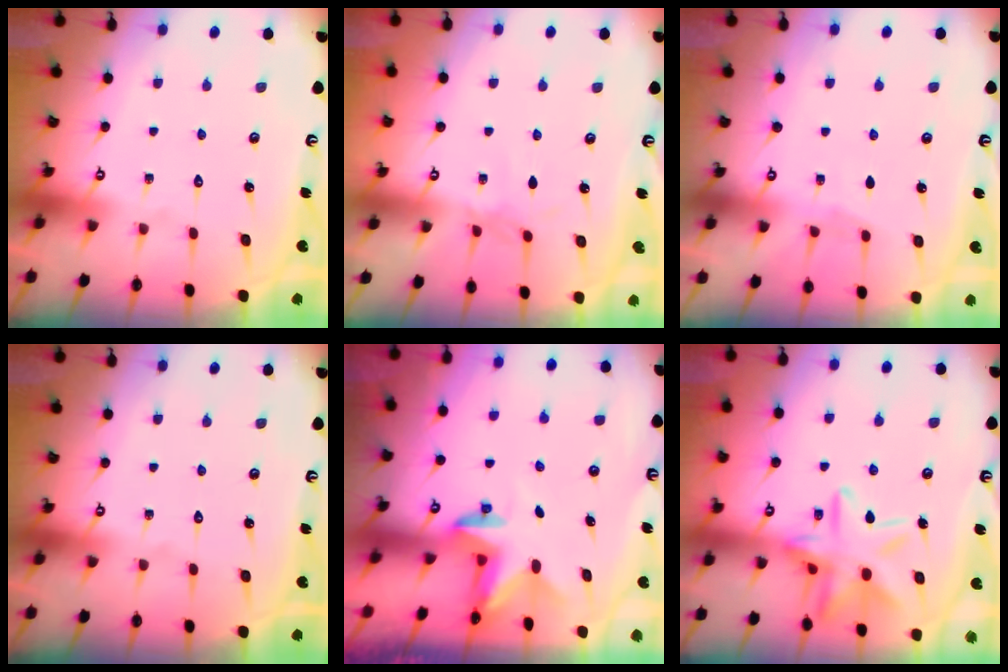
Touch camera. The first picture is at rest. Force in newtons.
{"total": 2.3, "press": 2.3, "slide": 0.5}
{"total": 3.7, "press": 3.7, "slide": 0.4}
{"total": 0.0}
{"total": 2.5, "press": 2.5, "slide": 0.4}
{"total": 16.2, "press": 16.1, "slide": 1.3}